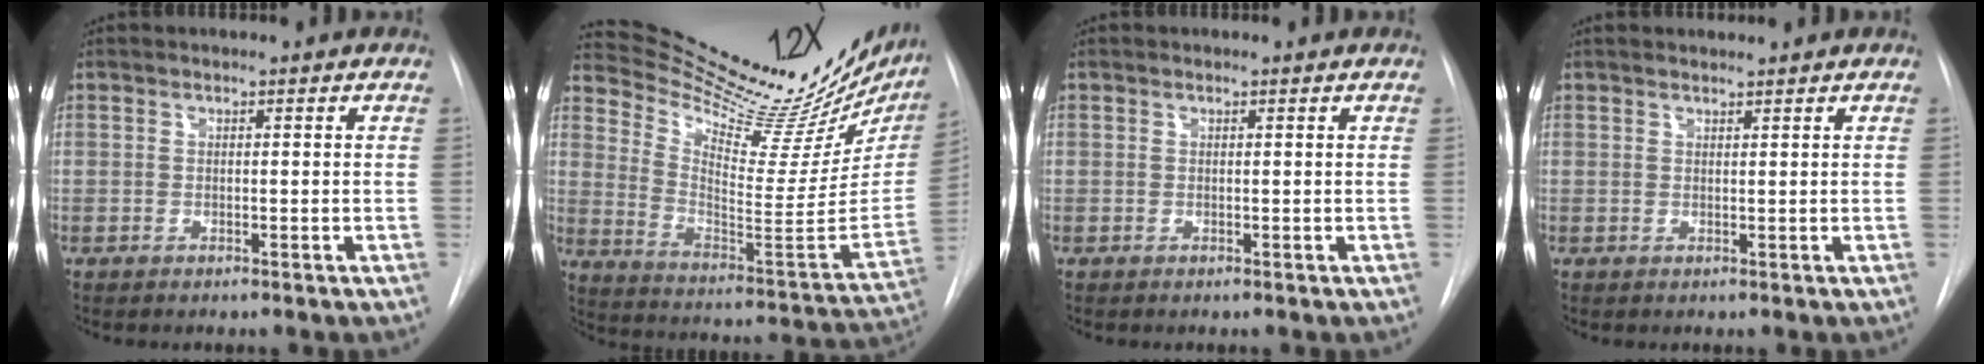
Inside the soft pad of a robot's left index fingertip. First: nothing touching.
{"total": 30.4, "force": [27.1, 7.0, 11.8], "torque": [-0.177, -0.094, 0.360]}
{"total": 0.0}
{"total": 2.3, "force": [2.2, 0.2, 0.7], "torque": [-0.008, 0.016, 0.036]}